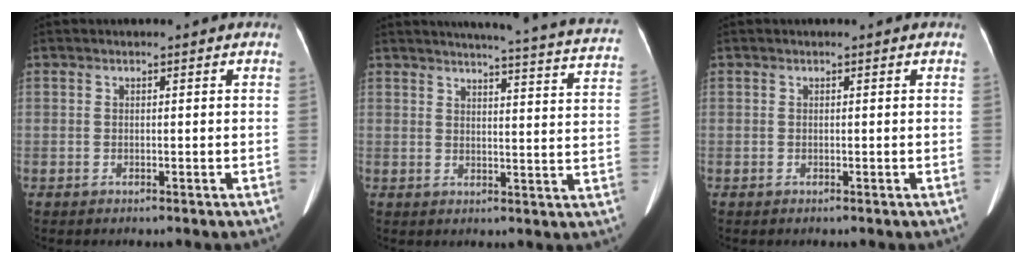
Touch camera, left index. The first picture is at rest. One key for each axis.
{"total": 23.0, "fx": 21.5, "fy": 0.4, "fz": 8.3, "tx": -0.103, "ty": -0.069, "tz": 0.235}
{"total": 0.0}